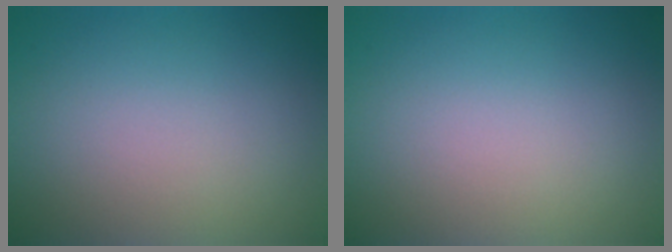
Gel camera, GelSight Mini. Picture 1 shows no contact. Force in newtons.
{"total": 0.0}